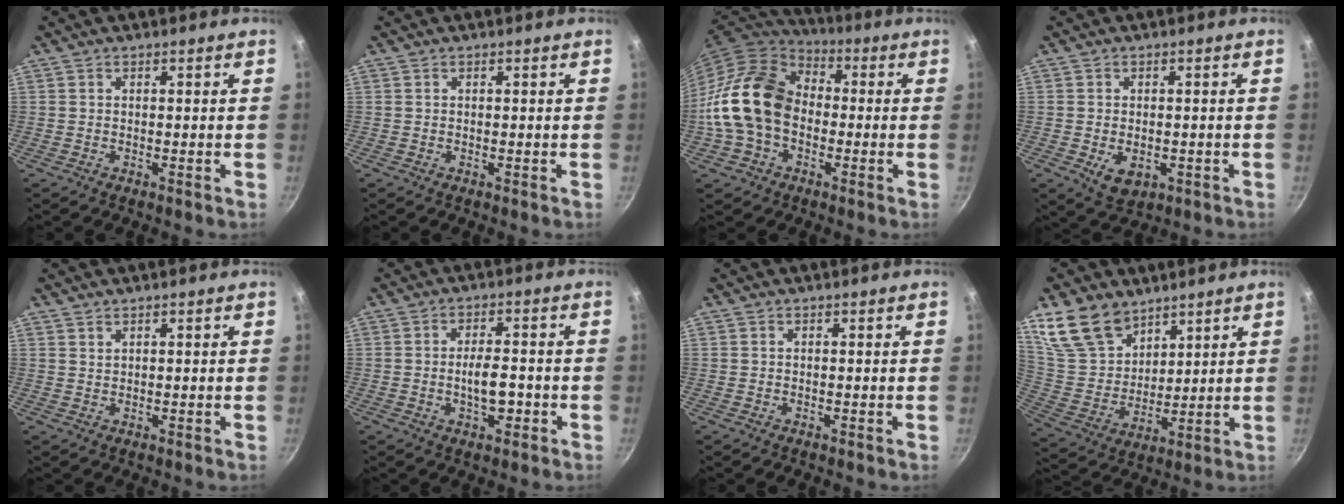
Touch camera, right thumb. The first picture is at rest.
{"total": 0.0}
{"total": 17.3, "force": [-1.8, 12.8, 11.5], "torque": [-0.187, 0.042, -0.046]}
{"total": 5.2, "force": [-1.2, 3.5, 3.6], "torque": [-0.049, -0.005, -0.009]}
{"total": 1.2, "force": [1.0, 0.3, 0.4], "torque": [-0.004, -0.007, 0.021]}
{"total": 5.8, "force": [-1.5, 2.7, 4.9], "torque": [-0.064, 0.016, -0.023]}
{"total": 0.0}
{"total": 14.0, "force": [9.6, 8.6, 5.5], "torque": [-0.076, -0.051, 0.196]}